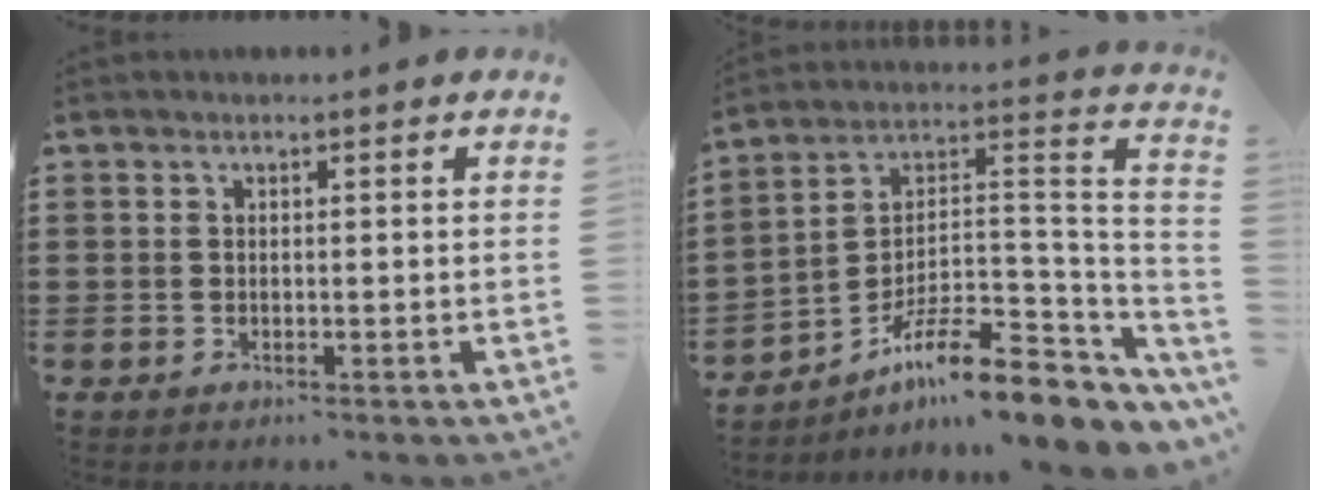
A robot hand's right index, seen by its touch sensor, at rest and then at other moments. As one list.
[{"total": 11.9, "force": [-8.6, 3.2, 7.6], "torque": [-0.126, 0.016, -0.159]}]